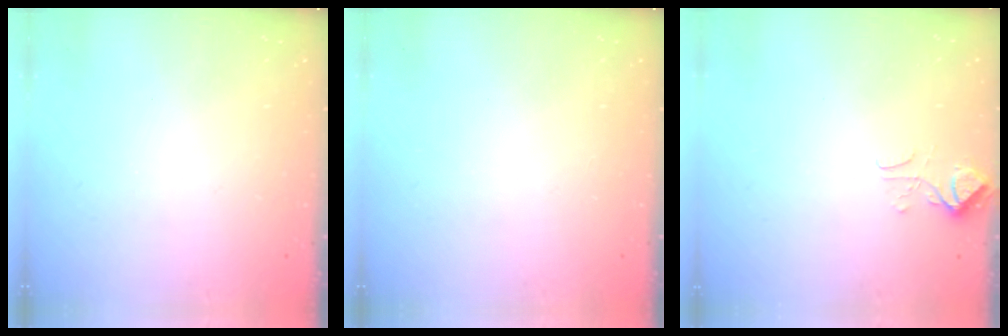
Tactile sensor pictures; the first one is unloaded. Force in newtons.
{"total": 0.0}
{"total": 2.4, "press": 2.3, "slide": 0.7}